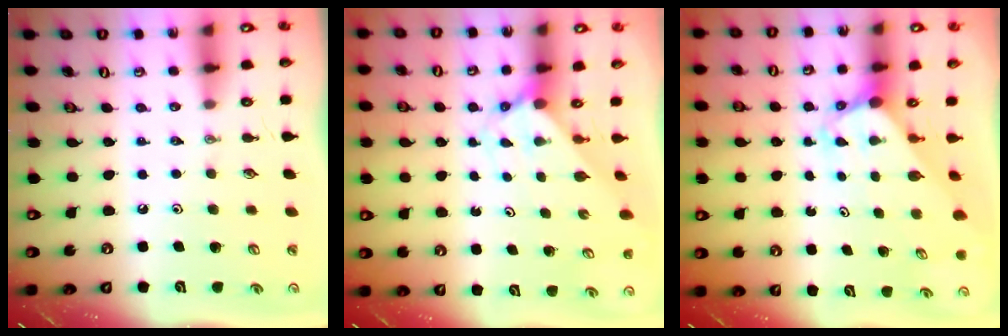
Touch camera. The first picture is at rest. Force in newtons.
{"total": 1.9, "press": 1.9, "slide": 0.2}
{"total": 3.2, "press": 3.2, "slide": 0.3}